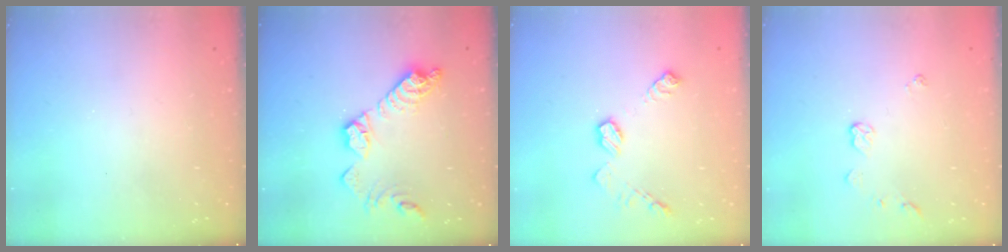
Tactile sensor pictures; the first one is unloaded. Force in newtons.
{"total": 13.8, "press": 13.8, "slide": 0.7}
{"total": 9.3, "press": 9.3, "slide": 0.4}
{"total": 4.7, "press": 4.7, "slide": 0.6}